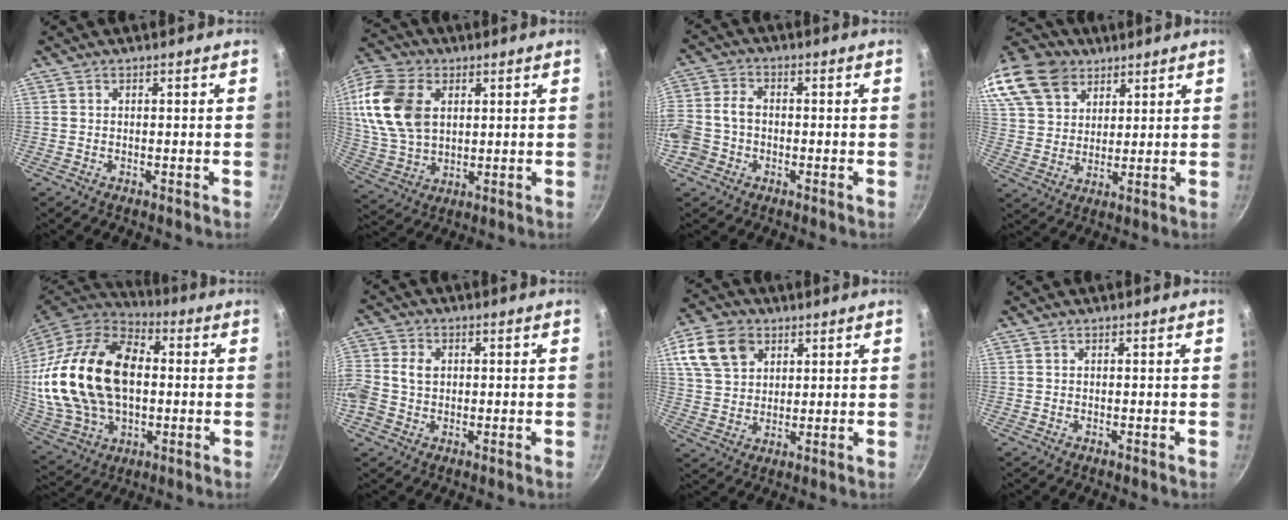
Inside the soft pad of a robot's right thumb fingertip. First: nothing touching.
{"total": 18.2, "force": [4.0, 12.5, 12.6], "torque": [-0.240, -0.001, 0.079]}
{"total": 8.9, "force": [-2.6, 7.0, 4.8], "torque": [-0.088, 0.032, -0.061]}
{"total": 21.7, "force": [13.5, 14.6, 8.7], "torque": [-0.203, 0.006, 0.261]}
{"total": 29.5, "force": [1.5, 19.2, 22.4], "torque": [-0.425, 0.023, 0.035]}
{"total": 7.8, "force": [-0.2, 6.3, 4.5], "torque": [-0.092, 0.020, -0.019]}
{"total": 11.3, "force": [5.0, 8.1, 6.1], "torque": [-0.096, -0.002, 0.093]}
{"total": 0.0}